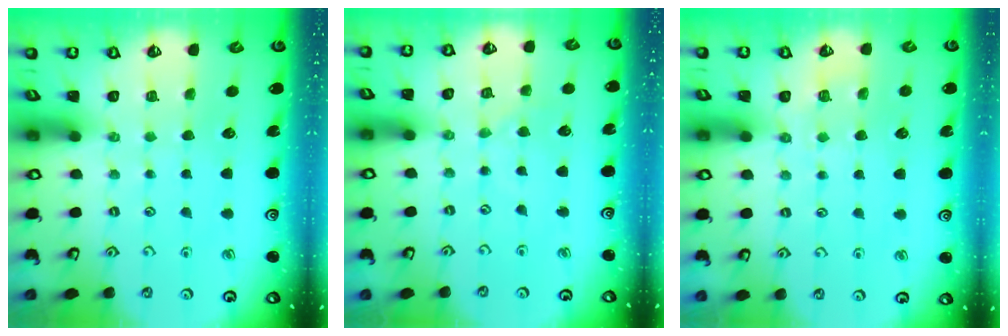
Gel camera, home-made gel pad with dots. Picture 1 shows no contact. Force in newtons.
{"total": 0.0}
{"total": 4.3, "press": 4.2, "slide": 0.9}